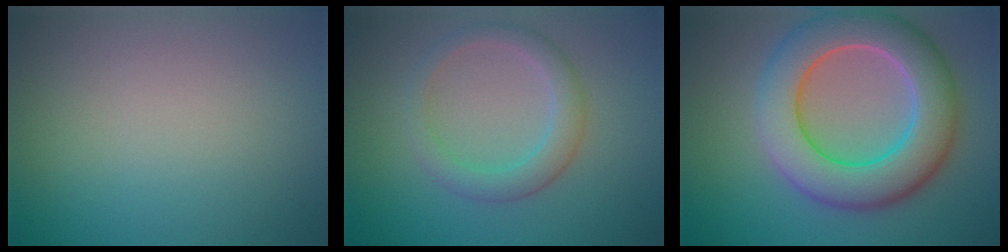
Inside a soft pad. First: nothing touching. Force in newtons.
{"total": 3.0, "press": 3.0, "slide": 0.2}
{"total": 9.6, "press": 9.6, "slide": 0.4}